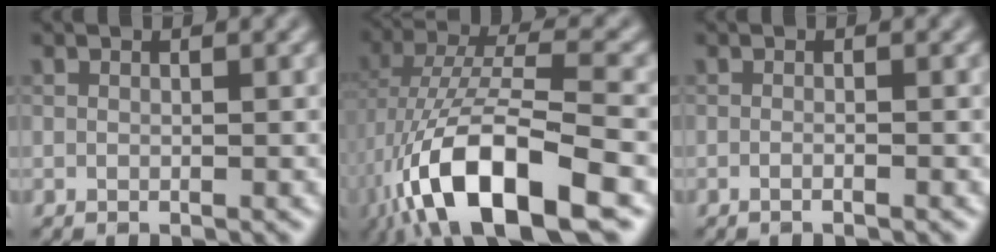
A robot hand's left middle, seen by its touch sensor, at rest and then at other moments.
{"total": 12.8, "force": [-5.6, 4.5, 10.6], "torque": [-0.204, 0.001, -0.101]}
{"total": 0.8, "force": [-0.4, 0.2, 0.6], "torque": [-0.008, -0.005, -0.012]}